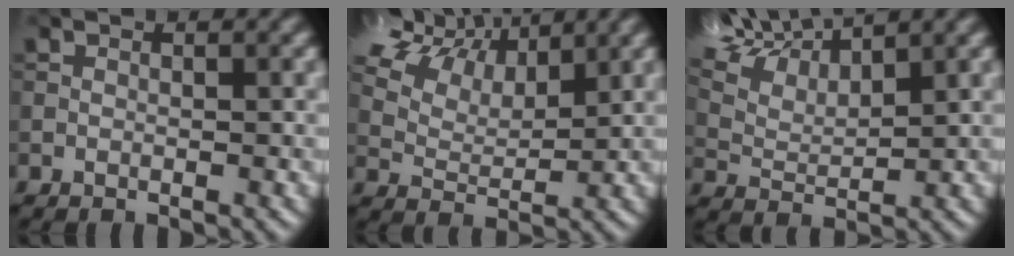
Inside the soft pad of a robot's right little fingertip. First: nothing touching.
{"total": 10.2, "force": [7.0, 5.3, 5.2], "torque": [-0.133, 0.022, 0.139]}
{"total": 8.2, "force": [7.1, 1.6, 3.7], "torque": [-0.111, 0.012, 0.131]}